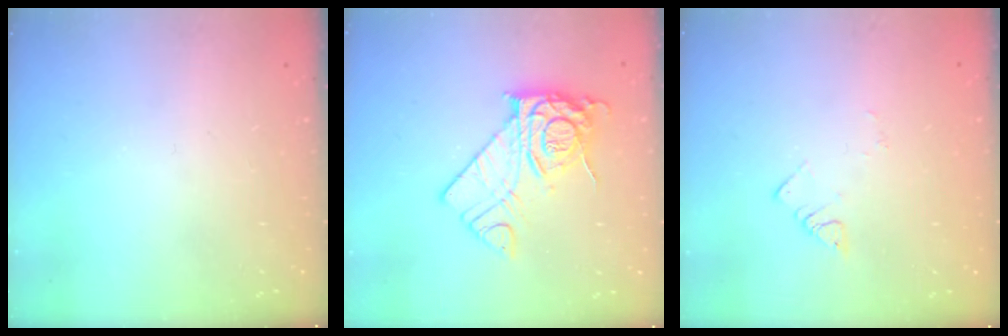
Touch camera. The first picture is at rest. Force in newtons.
{"total": 11.5, "press": 11.5, "slide": 1.2}
{"total": 2.6, "press": 2.5, "slide": 0.2}